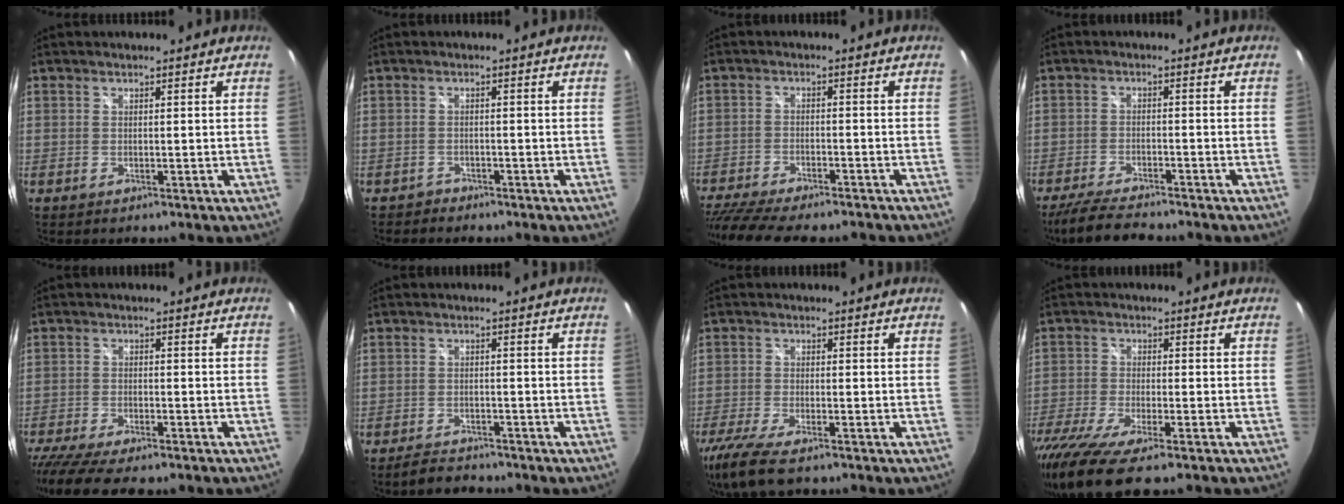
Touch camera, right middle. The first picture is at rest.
{"total": 1.7, "force": [-1.4, 0.9, -0.2], "torque": [-0.002, 0.004, -0.026]}
{"total": 15.8, "force": [-13.5, 3.2, 7.5], "torque": [-0.162, -0.037, -0.215]}
{"total": 8.9, "force": [-7.8, 1.4, 4.1], "torque": [-0.106, -0.022, -0.134]}
{"total": 10.7, "force": [-8.9, 1.9, 5.5], "torque": [-0.133, -0.042, -0.153]}
{"total": 4.2, "force": [-3.8, 1.4, 1.0], "torque": [-0.037, 0.000, -0.063]}
{"total": 10.3, "force": [-7.7, 2.3, 6.5], "torque": [-0.157, -0.045, -0.144]}
{"total": 14.3, "force": [-10.5, 2.3, 9.3], "torque": [-0.206, -0.059, -0.189]}